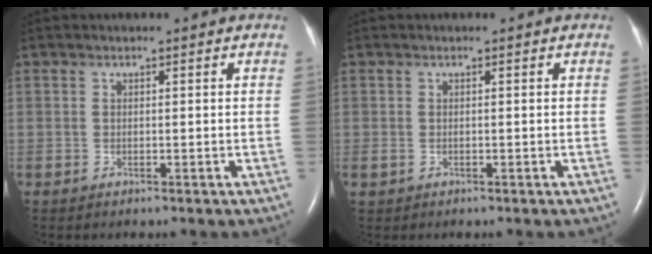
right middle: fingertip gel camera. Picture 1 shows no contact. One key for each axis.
{"total": 0.8, "fx": -0.2, "fy": 0.6, "fz": 0.5, "tx": -0.015, "ty": 0.000, "tz": -0.002}